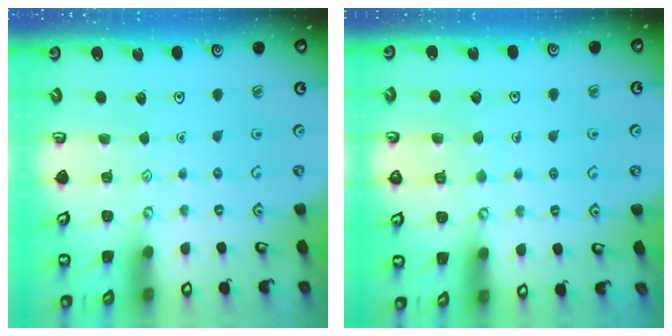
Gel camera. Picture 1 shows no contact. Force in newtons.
{"total": 5.1, "press": 5.1, "slide": 0.4}